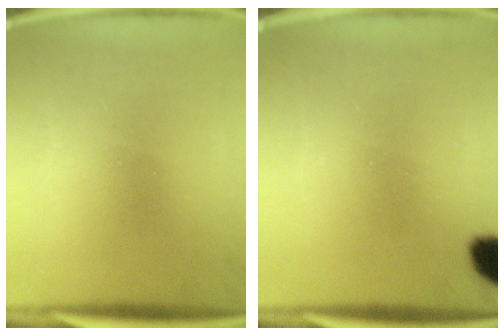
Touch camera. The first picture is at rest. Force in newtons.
{"total": 6.1}